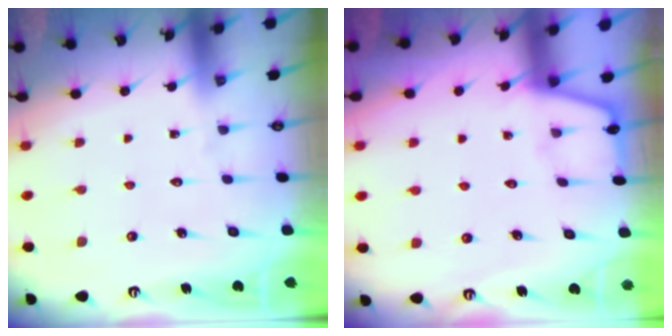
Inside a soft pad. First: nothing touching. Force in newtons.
{"total": 2.3, "press": 2.3, "slide": 0.4}